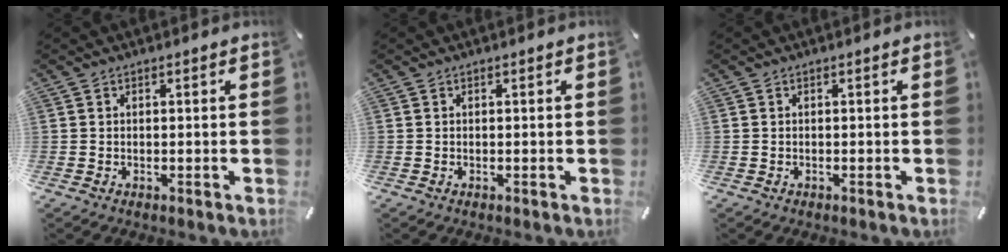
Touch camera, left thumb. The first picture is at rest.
{"total": 0.0}
{"total": 0.0}